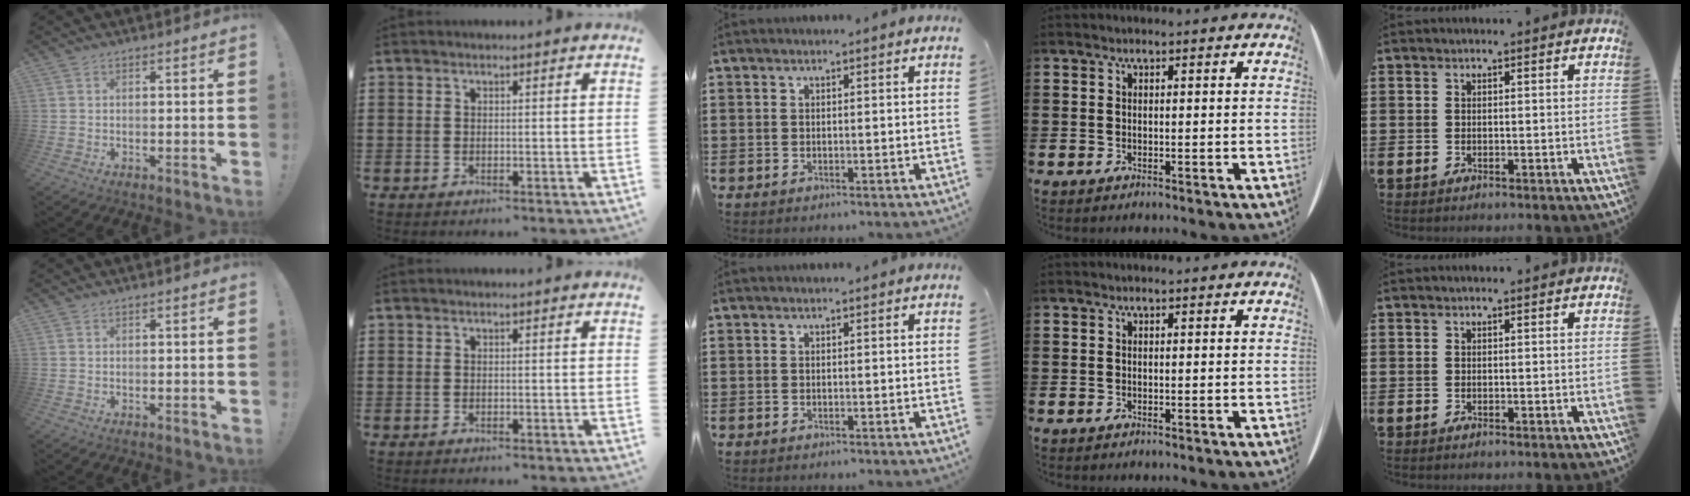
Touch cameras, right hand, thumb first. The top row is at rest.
{}